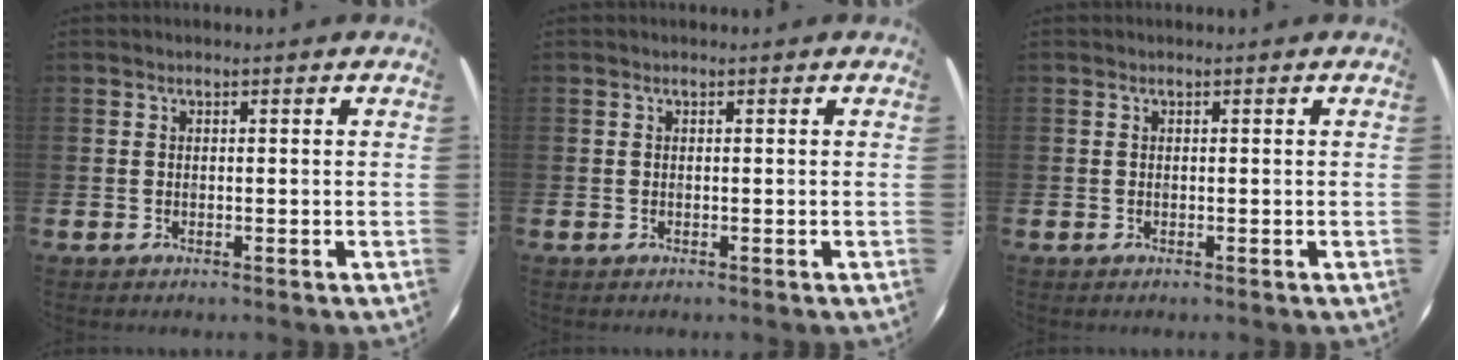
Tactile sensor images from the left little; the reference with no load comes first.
{"total": 0.0}
{"total": 0.0}